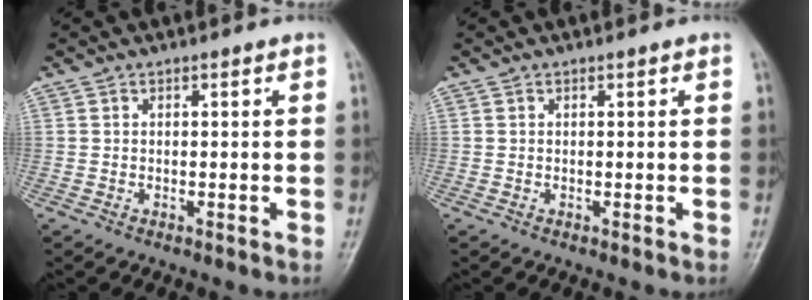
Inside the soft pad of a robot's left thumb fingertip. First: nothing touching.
{"total": 0.0}